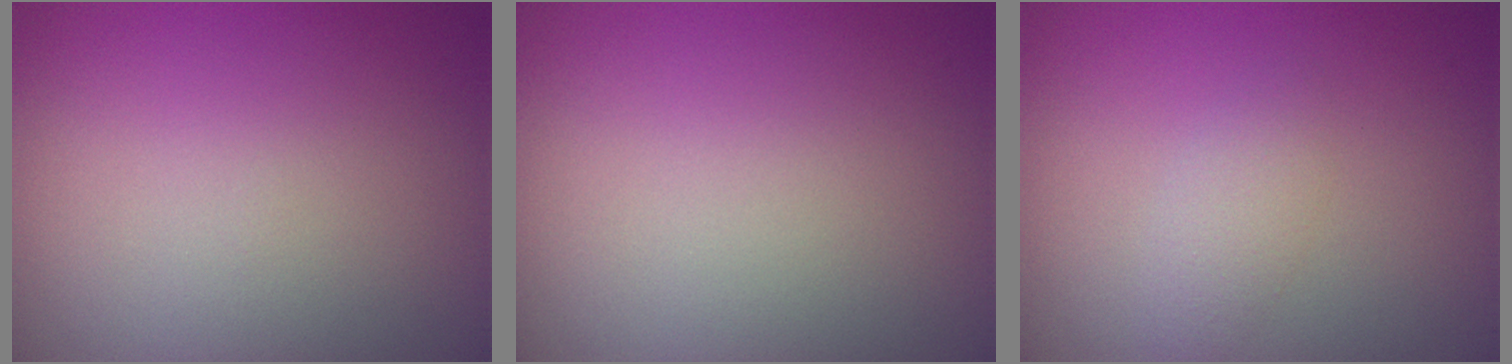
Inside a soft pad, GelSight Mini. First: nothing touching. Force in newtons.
{"total": 0.0}
{"total": 1.5, "press": 1.5, "slide": 0.1}